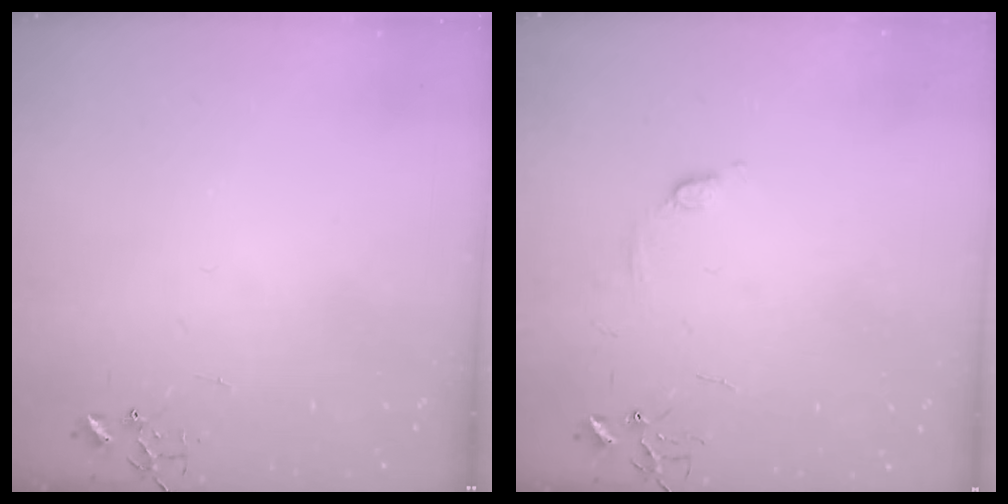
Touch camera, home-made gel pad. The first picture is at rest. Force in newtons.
{"total": 5.7, "press": 5.6, "slide": 0.8}